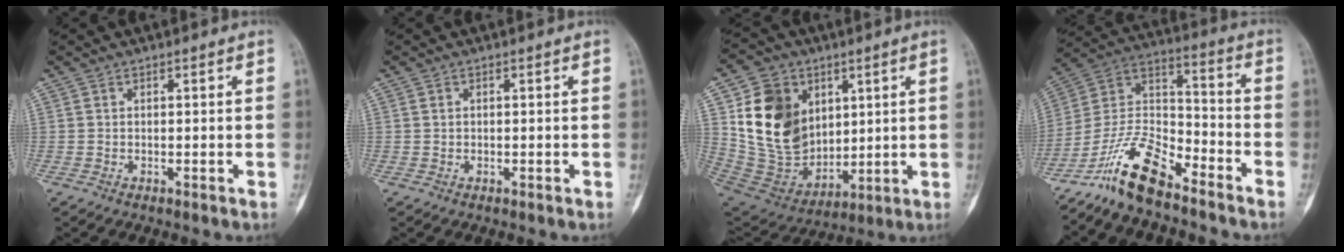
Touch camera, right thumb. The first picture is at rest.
{"total": 0.7, "force": [0.2, 0.6, 0.3], "torque": [-0.003, 0.001, 0.004]}
{"total": 19.3, "force": [5.7, 14.9, 11.0], "torque": [-0.170, -0.024, 0.129]}
{"total": 13.9, "force": [-10.6, 4.5, 7.9], "torque": [-0.146, 0.083, -0.204]}